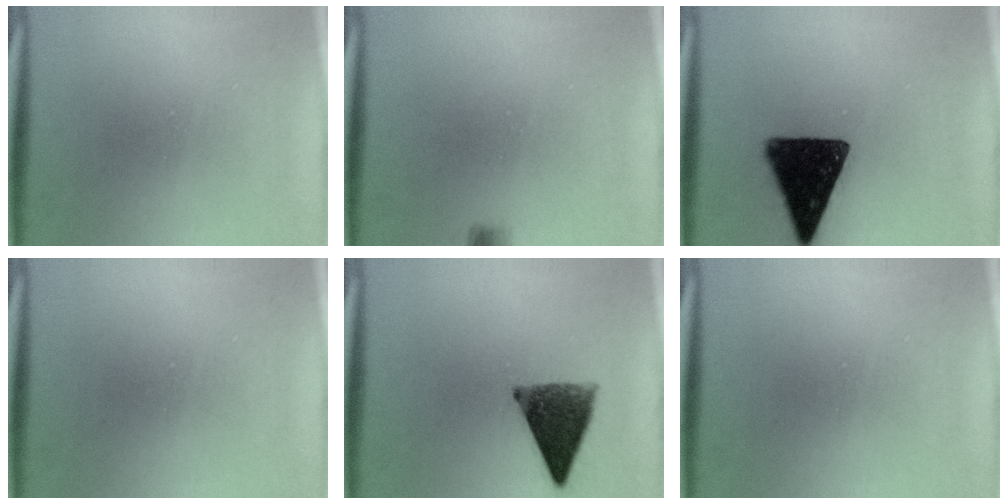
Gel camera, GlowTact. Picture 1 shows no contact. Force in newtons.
{"total": 1.6}
{"total": 15.6}
{"total": 0.0}
{"total": 9.9}
{"total": 0.0}